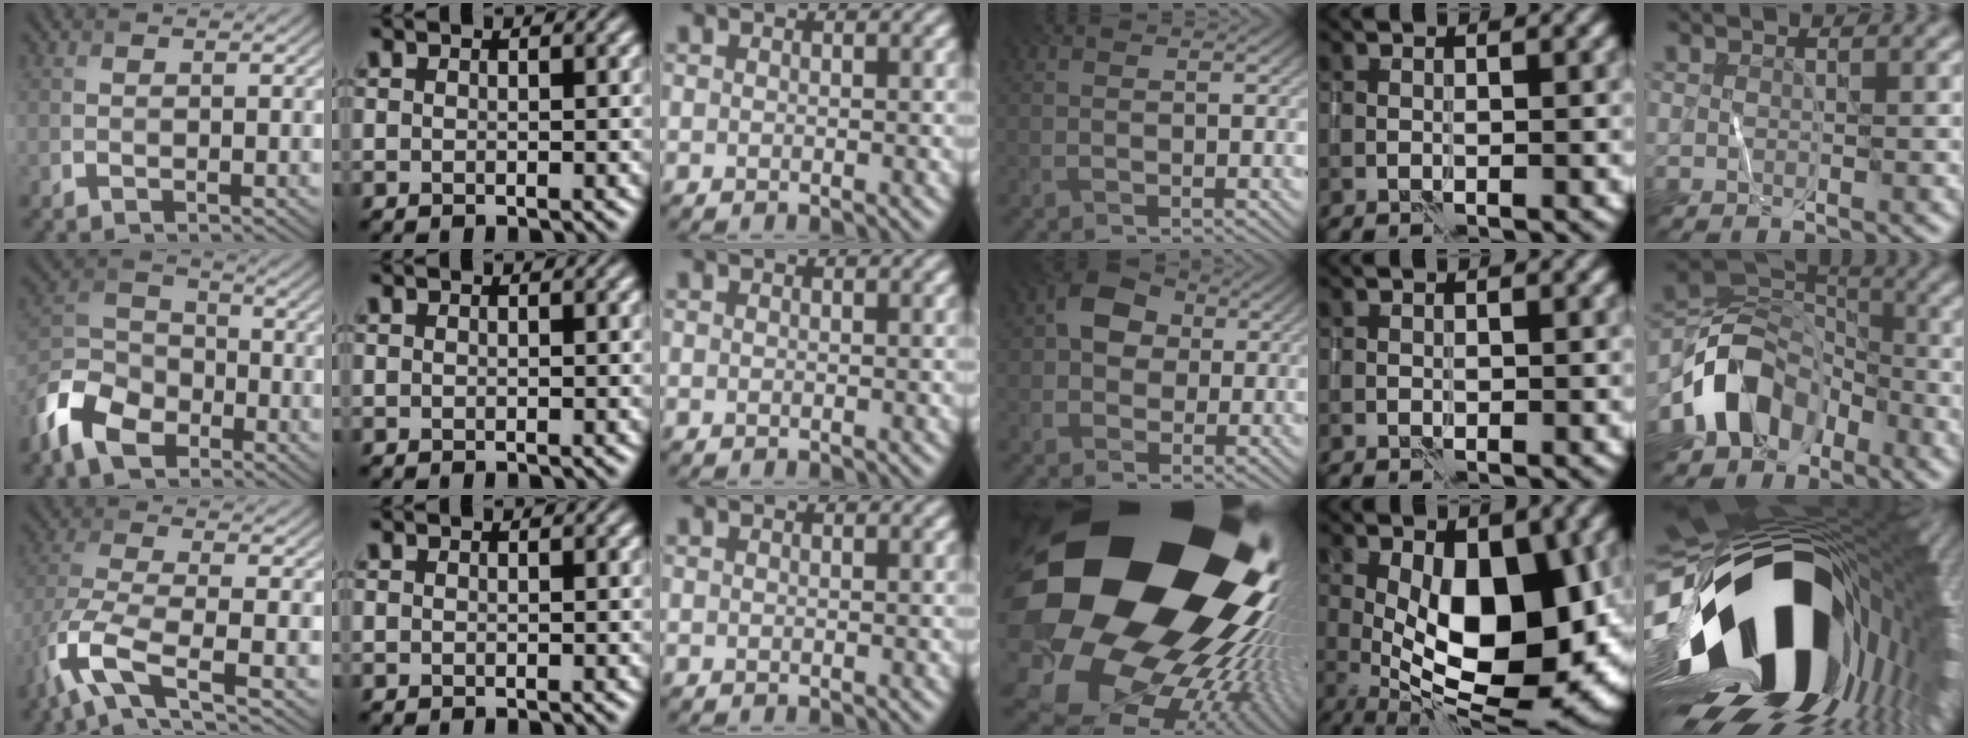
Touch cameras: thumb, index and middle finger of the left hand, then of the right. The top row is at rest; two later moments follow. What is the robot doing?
{"motion": "wipe", "object": "whiteboard"}